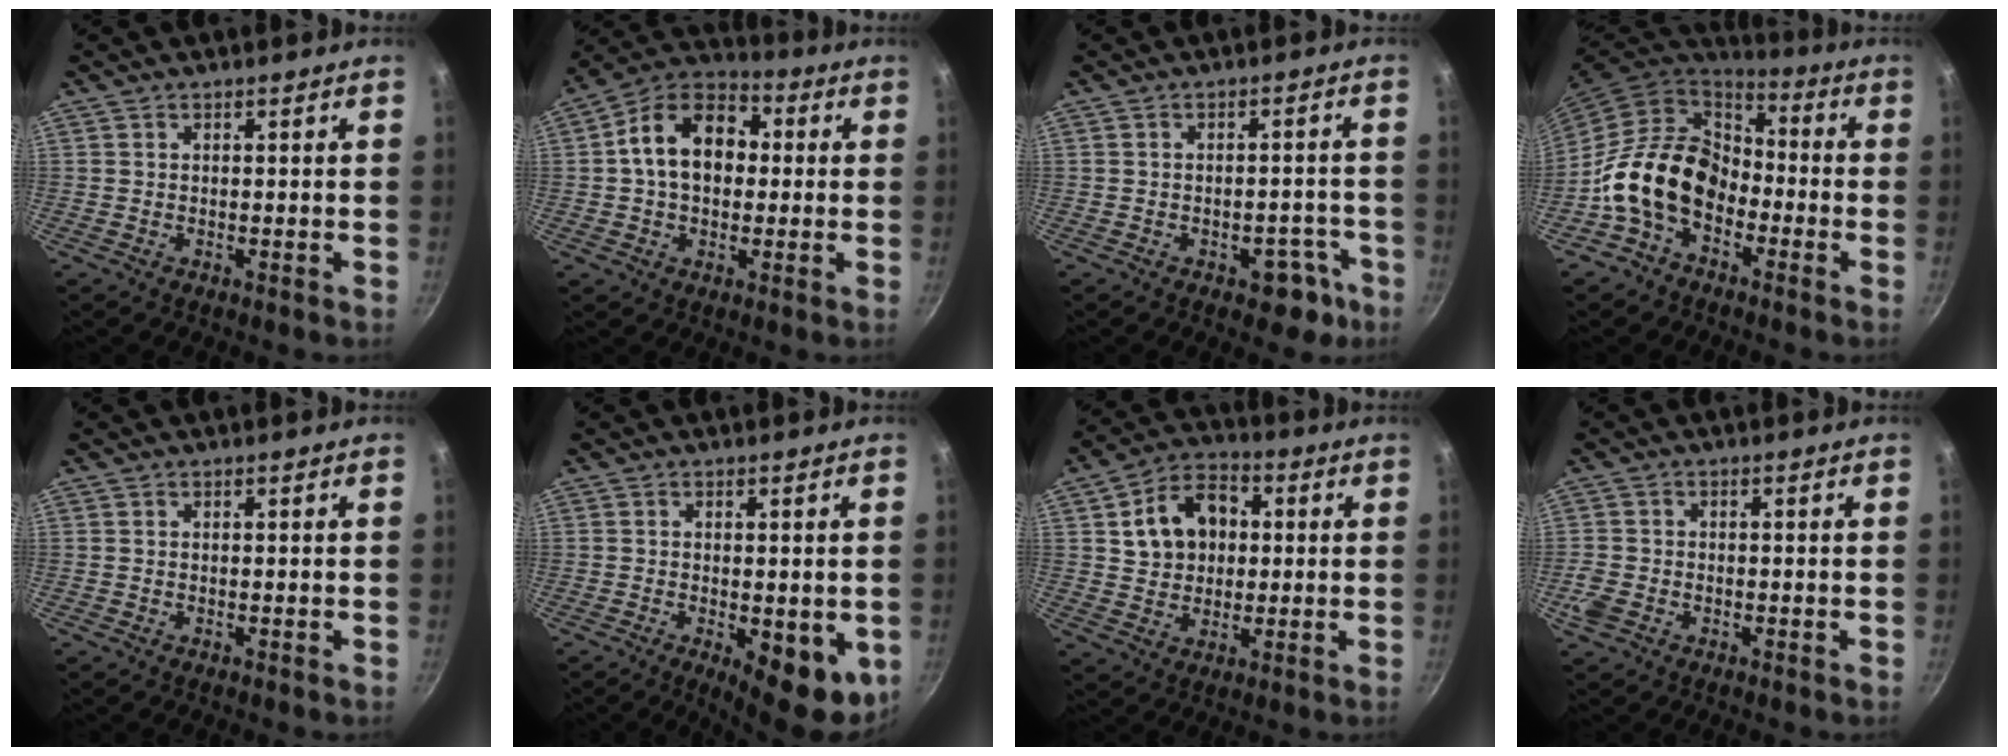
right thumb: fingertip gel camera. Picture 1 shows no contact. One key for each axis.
{"total": 14.2, "fx": 1.3, "fy": 10.1, "fz": 9.9, "tx": -0.127, "ty": 0.032, "tz": 0.001}
{"total": 6.3, "fx": -3.3, "fy": 3.8, "fz": 3.8, "tx": -0.009, "ty": 0.034, "tz": -0.025}
{"total": 16.0, "fx": -4.9, "fy": 11.4, "fz": 10.1, "tx": -0.145, "ty": 0.054, "tz": -0.109}
{"total": 0.0}
{"total": 10.7, "fx": -2.7, "fy": 4.4, "fz": 9.4, "tx": -0.096, "ty": -0.005, "tz": -0.024}
{"total": 12.0, "fx": 2.2, "fy": 9.2, "fz": 7.3, "tx": -0.095, "ty": 0.018, "tz": 0.032}
{"total": 3.9, "fx": -1.7, "fy": 2.9, "fz": 2.0, "tx": -0.042, "ty": 0.010, "tz": -0.035}